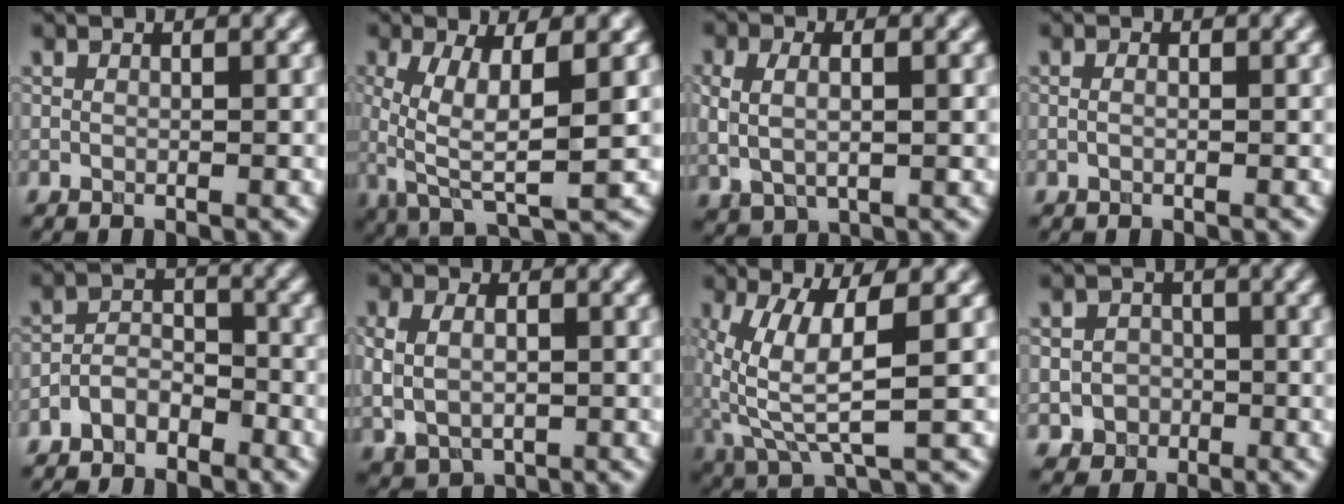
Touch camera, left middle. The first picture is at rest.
{"total": 7.0, "force": [0.0, 2.3, 6.7], "torque": [-0.134, -0.006, 0.000]}
{"total": 4.3, "force": [0.6, 2.4, 3.5], "torque": [-0.061, 0.002, 0.015]}
{"total": 0.8, "force": [0.1, 0.5, 0.7], "torque": [-0.011, -0.009, -0.001]}
{"total": 3.7, "force": [-3.1, 1.7, 1.1], "torque": [-0.018, 0.002, -0.067]}
{"total": 5.2, "force": [0.5, 3.8, 3.6], "torque": [-0.057, 0.004, 0.001]}
{"total": 6.7, "force": [0.6, 2.1, 6.3], "torque": [-0.147, -0.009, 0.016]}
{"total": 3.0, "force": [-0.9, 2.8, 0.6], "torque": [0.018, 0.002, -0.023]}